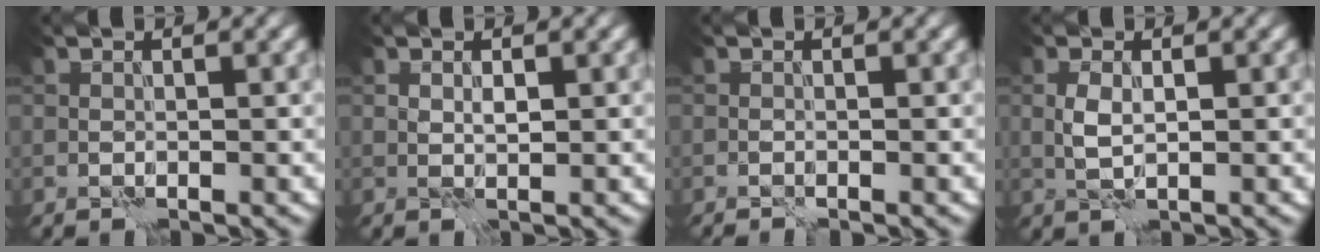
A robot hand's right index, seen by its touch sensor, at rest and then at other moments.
{"total": 0.6, "force": [0.3, 0.2, 0.5], "torque": [-0.012, 0.000, 0.007]}
{"total": 0.6, "force": [-0.6, -0.1, 0.0], "torque": [0.002, 0.003, -0.012]}
{"total": 1.6, "force": [0.2, 0.7, 1.4], "torque": [-0.034, 0.001, 0.006]}